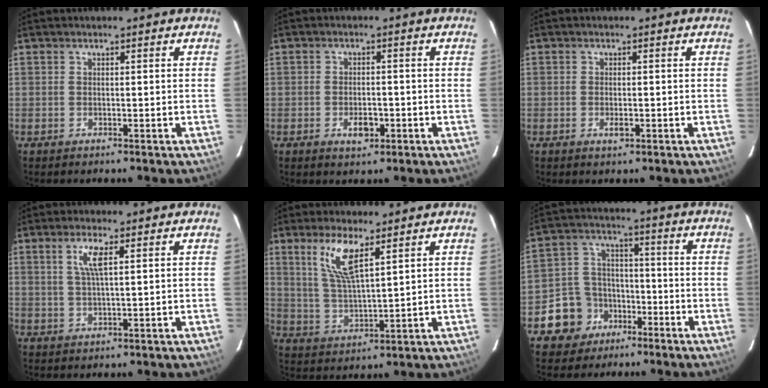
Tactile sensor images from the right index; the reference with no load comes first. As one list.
[{"total": 3.9, "force": [-1.6, 2.3, 2.7], "torque": [-0.051, -0.003, -0.024]}, {"total": 1.8, "force": [-0.7, 0.8, 1.4], "torque": [-0.026, -0.001, -0.011]}, {"total": 4.1, "force": [1.6, 0.4, 3.8], "torque": [-0.076, 0.001, 0.030]}, {"total": 8.6, "force": [4.7, 1.8, 7.0], "torque": [-0.141, -0.005, 0.099]}, {"total": 9.6, "force": [-5.2, 7.9, 1.6], "torque": [-0.057, 0.036, -0.078]}]